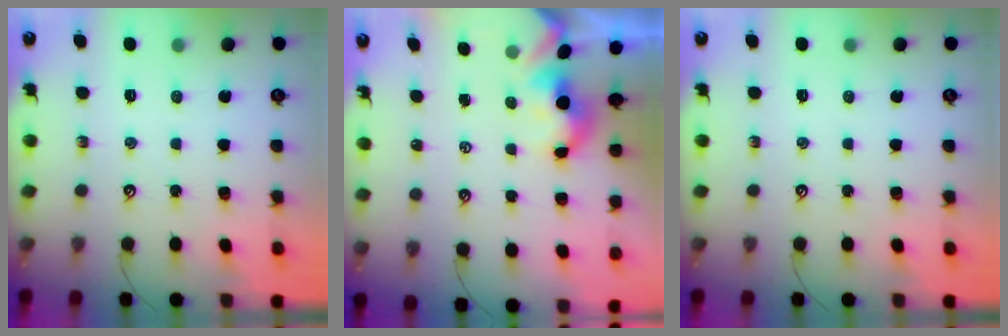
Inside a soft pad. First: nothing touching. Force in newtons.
{"total": 1.7, "press": 1.7, "slide": 0.2}
{"total": 0.0}